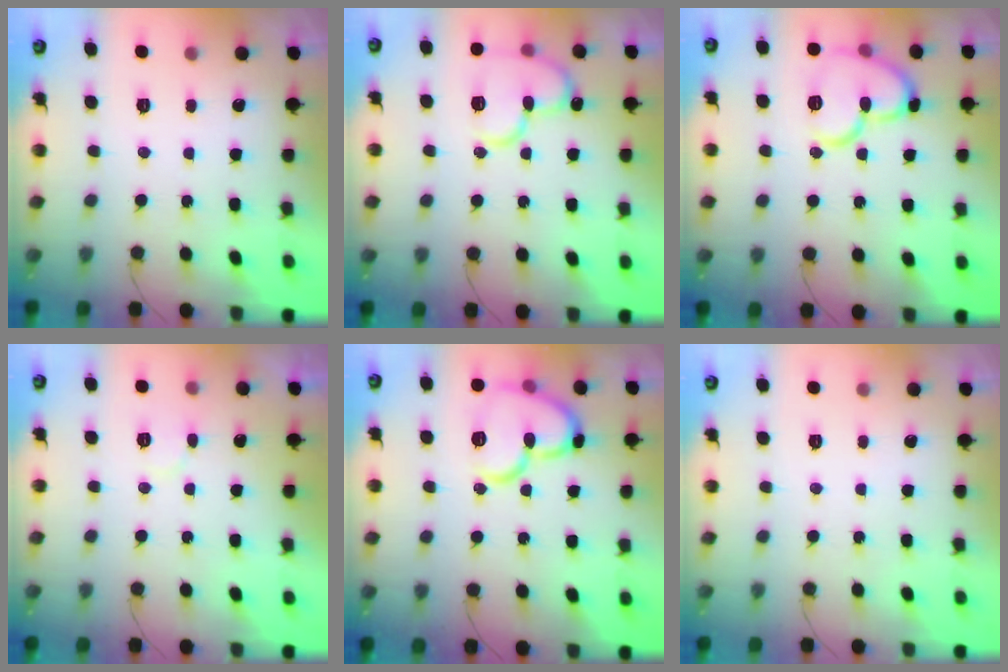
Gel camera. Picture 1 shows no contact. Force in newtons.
{"total": 13.9, "press": 13.8, "slide": 2.0}
{"total": 13.8, "press": 13.7, "slide": 1.5}
{"total": 6.5, "press": 6.5, "slide": 0.7}
{"total": 15.9, "press": 15.8, "slide": 1.7}
{"total": 0.0}